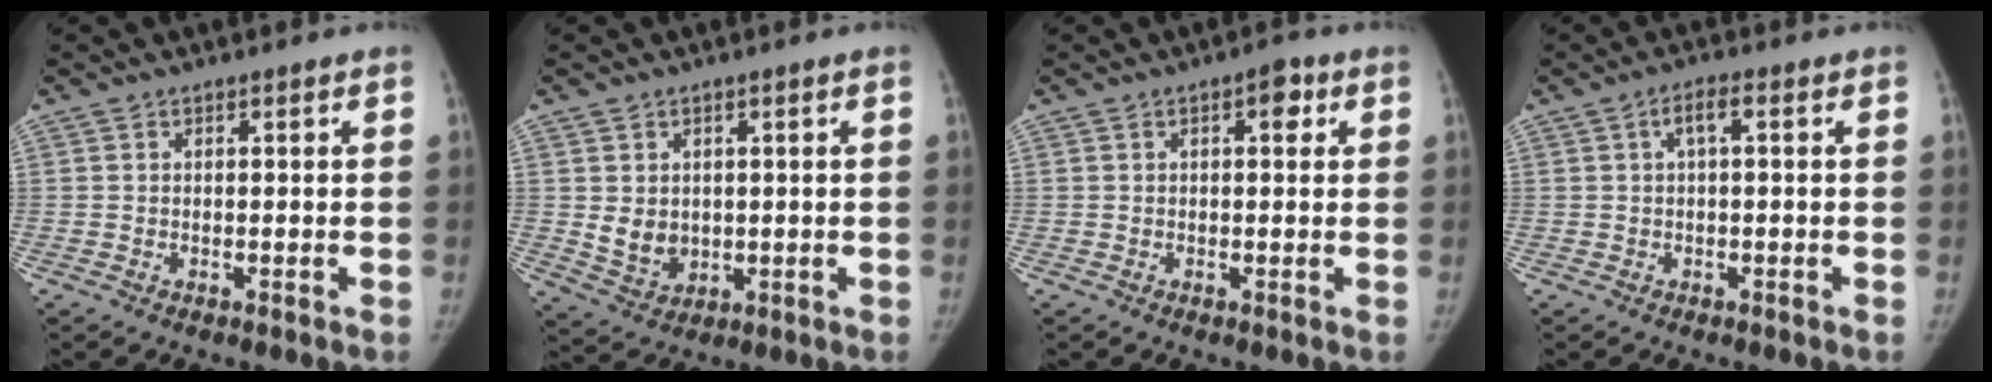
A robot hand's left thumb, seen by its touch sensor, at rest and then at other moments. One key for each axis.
{"total": 5.6, "fx": 0.6, "fy": 4.7, "fz": 3.0, "tx": -0.030, "ty": -0.013, "tz": 0.028}
{"total": 3.1, "fx": 1.1, "fy": 1.6, "fz": 2.4, "tx": -0.019, "ty": 0.002, "tz": 0.009}
{"total": 2.8, "fx": 0.6, "fy": 0.9, "fz": 2.5, "tx": -0.047, "ty": 0.011, "tz": 0.007}